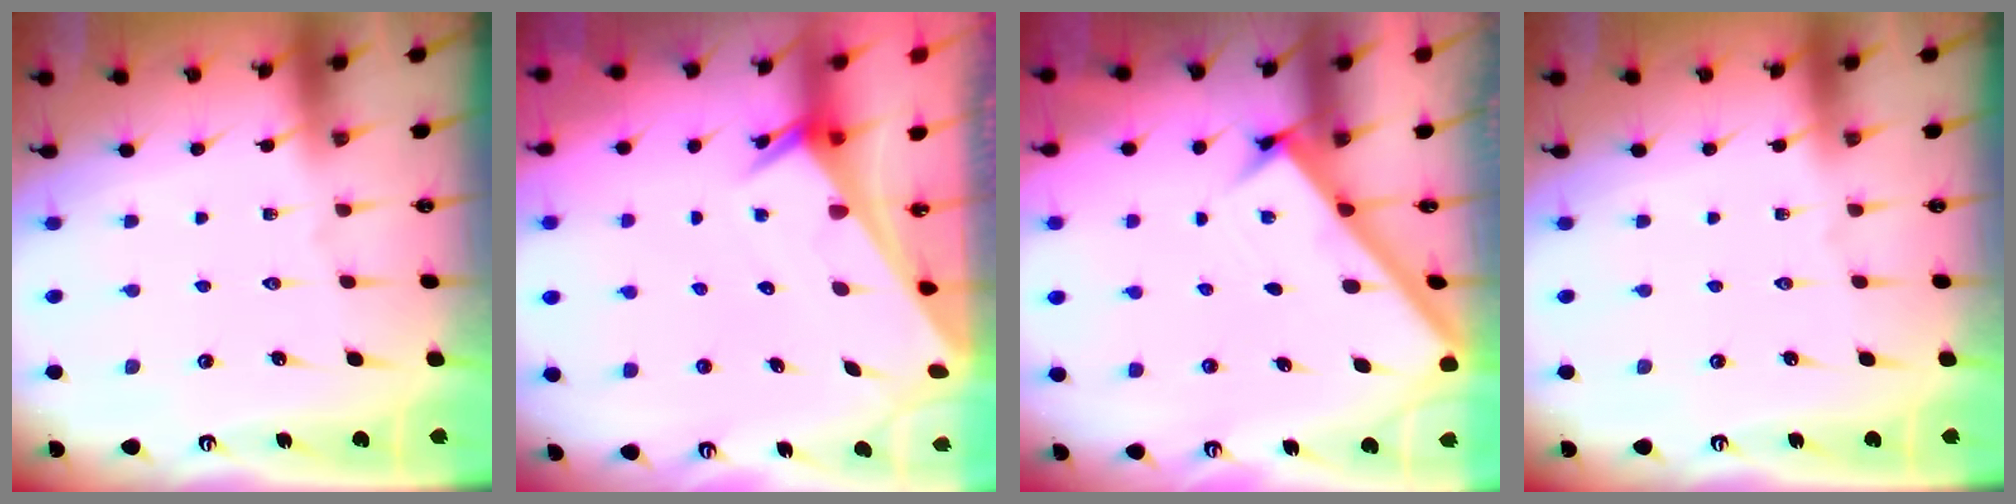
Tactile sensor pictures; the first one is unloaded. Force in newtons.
{"total": 2.6, "press": 2.6, "slide": 0.1}
{"total": 2.6, "press": 2.6, "slide": 0.3}
{"total": 0.0}